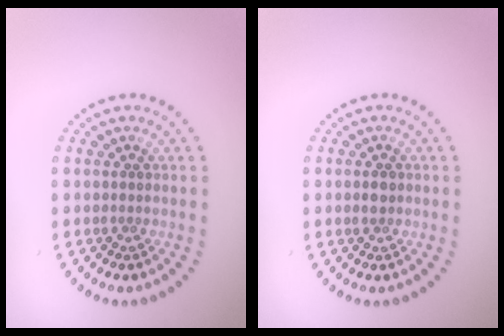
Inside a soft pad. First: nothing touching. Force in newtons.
{"total": 1.3, "press": 1.3, "slide": 0.0}